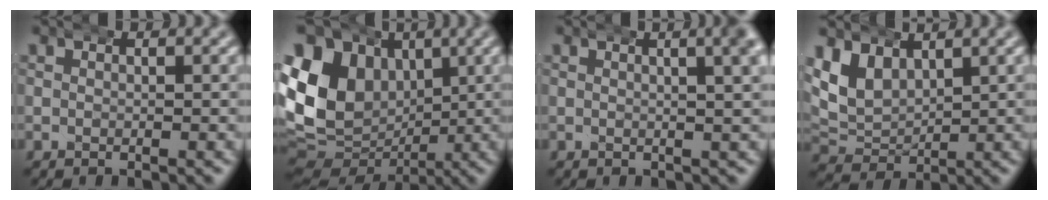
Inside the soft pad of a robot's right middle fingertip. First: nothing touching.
{"total": 16.8, "force": [0.7, 14.2, 8.8], "torque": [-0.177, -0.025, 0.010]}
{"total": 4.7, "force": [2.3, 1.5, 3.8], "torque": [-0.039, 0.021, 0.027]}
{"total": 7.3, "force": [1.1, 6.3, 3.6], "torque": [-0.105, -0.010, 0.020]}